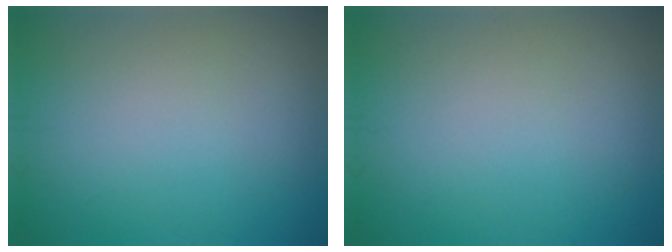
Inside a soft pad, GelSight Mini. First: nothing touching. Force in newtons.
{"total": 0.0}